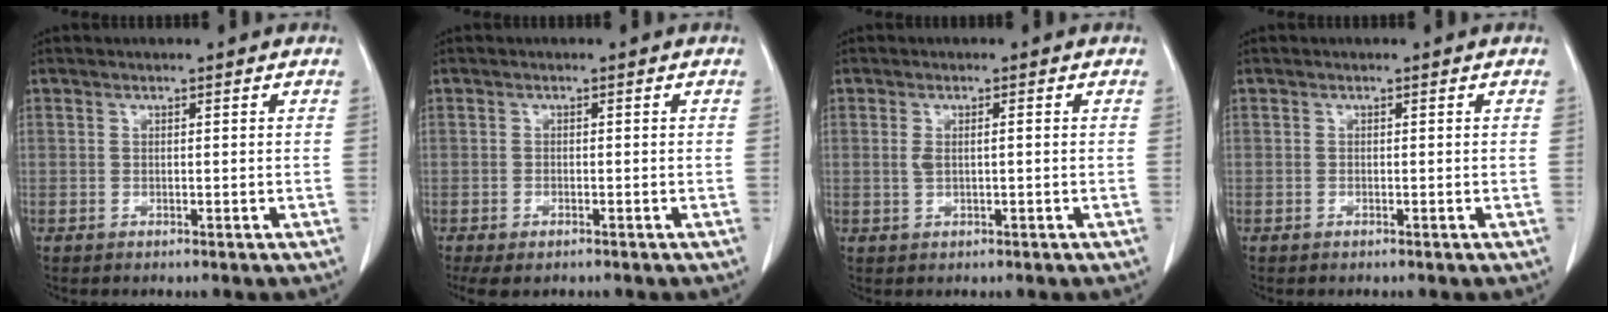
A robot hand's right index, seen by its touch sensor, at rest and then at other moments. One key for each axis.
{"total": 3.5, "fx": -2.5, "fy": 1.5, "fz": 2.0, "tx": -0.036, "ty": -0.009, "tz": -0.037}
{"total": 2.0, "fx": 0.0, "fy": 0.7, "fz": 1.9, "tx": -0.043, "ty": 0.010, "tz": 0.002}
{"total": 0.0}